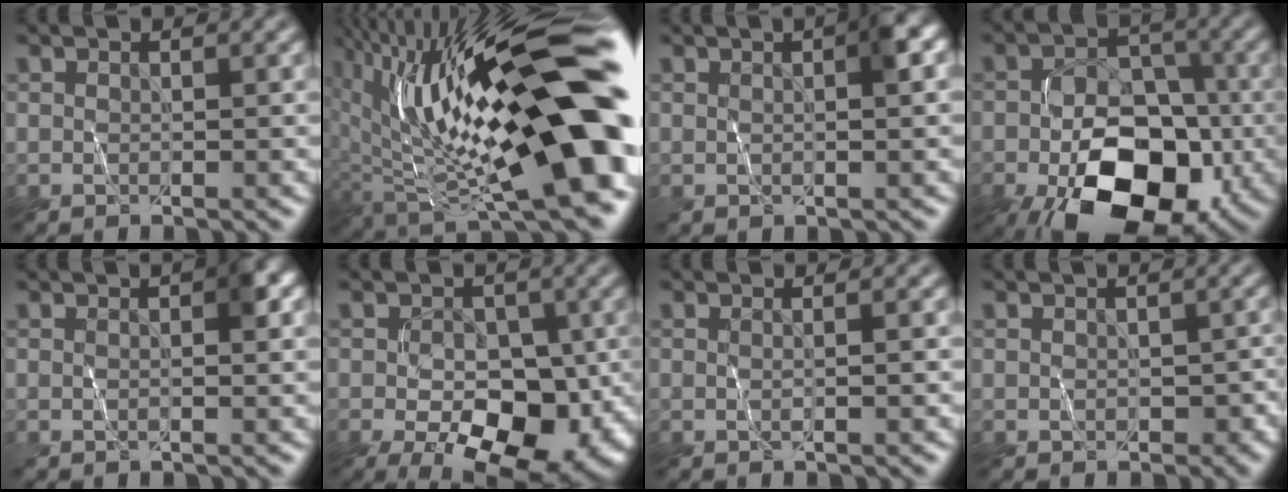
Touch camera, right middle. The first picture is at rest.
{"total": 19.7, "force": [0.1, 7.3, 18.3], "torque": [-0.284, 0.001, 0.002]}
{"total": 2.5, "force": [0.4, 0.4, 2.4], "torque": [-0.033, 0.007, 0.006]}
{"total": 14.6, "force": [-6.4, 8.5, 10.0], "torque": [-0.141, -0.021, -0.100]}
{"total": 1.9, "force": [0.3, 0.3, 1.8], "torque": [-0.022, 0.005, 0.004]}
{"total": 10.4, "force": [-4.0, 5.5, 7.8], "torque": [-0.086, -0.004, -0.065]}
{"total": 1.1, "force": [0.0, 0.4, 1.1], "torque": [-0.018, 0.001, -0.015]}
{"total": 1.8, "force": [-0.6, 1.2, 1.3], "torque": [-0.018, -0.005, 0.000]}